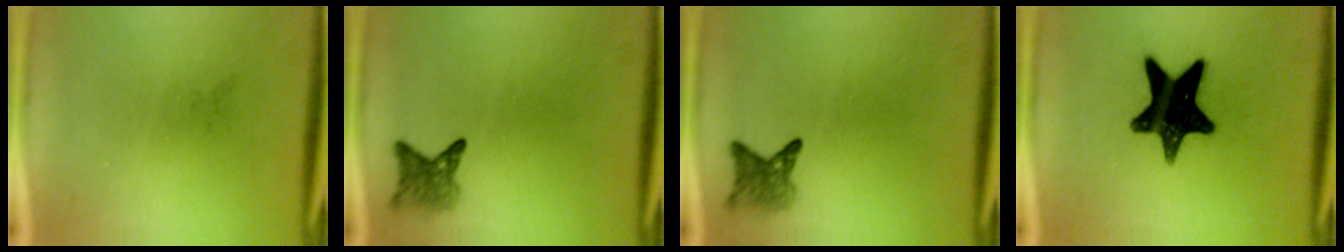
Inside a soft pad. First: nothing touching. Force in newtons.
{"total": 2.7}
{"total": 2.7}
{"total": 15.5}